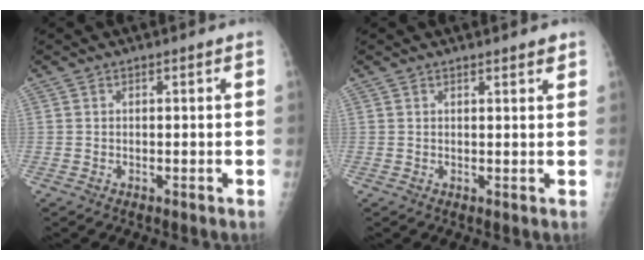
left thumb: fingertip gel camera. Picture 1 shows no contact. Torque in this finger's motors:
{"motor_torque": [-0.29, -0.21, -0.56, 0.00, 0.01]}